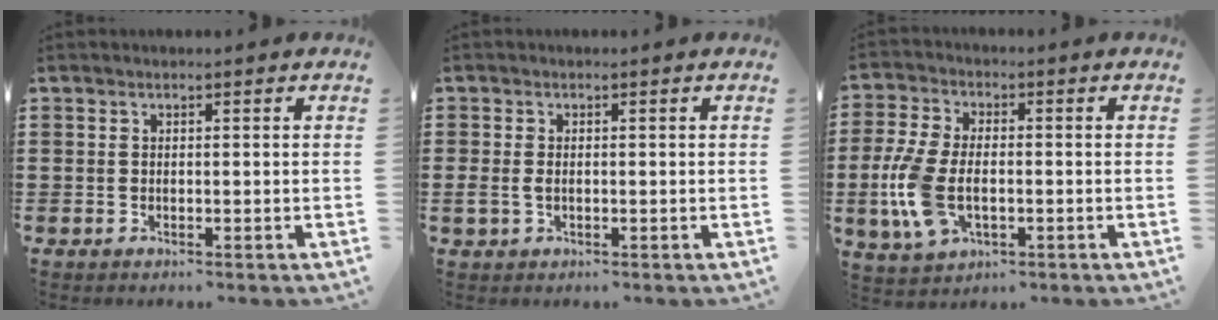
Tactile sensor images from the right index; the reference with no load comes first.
{"total": 1.6, "force": [-0.3, 1.1, 1.2], "torque": [-0.033, 0.000, -0.008]}
{"total": 9.0, "force": [-1.8, 5.0, 7.3], "torque": [-0.180, -0.008, -0.037]}